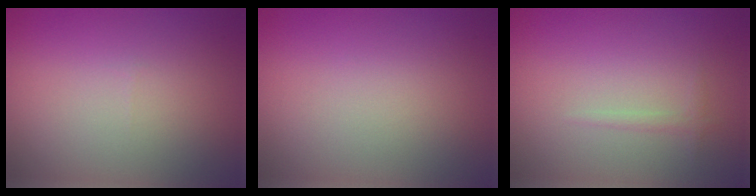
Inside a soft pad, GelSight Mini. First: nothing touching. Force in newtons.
{"total": 0.0}
{"total": 0.8, "press": 0.8, "slide": 0.0}